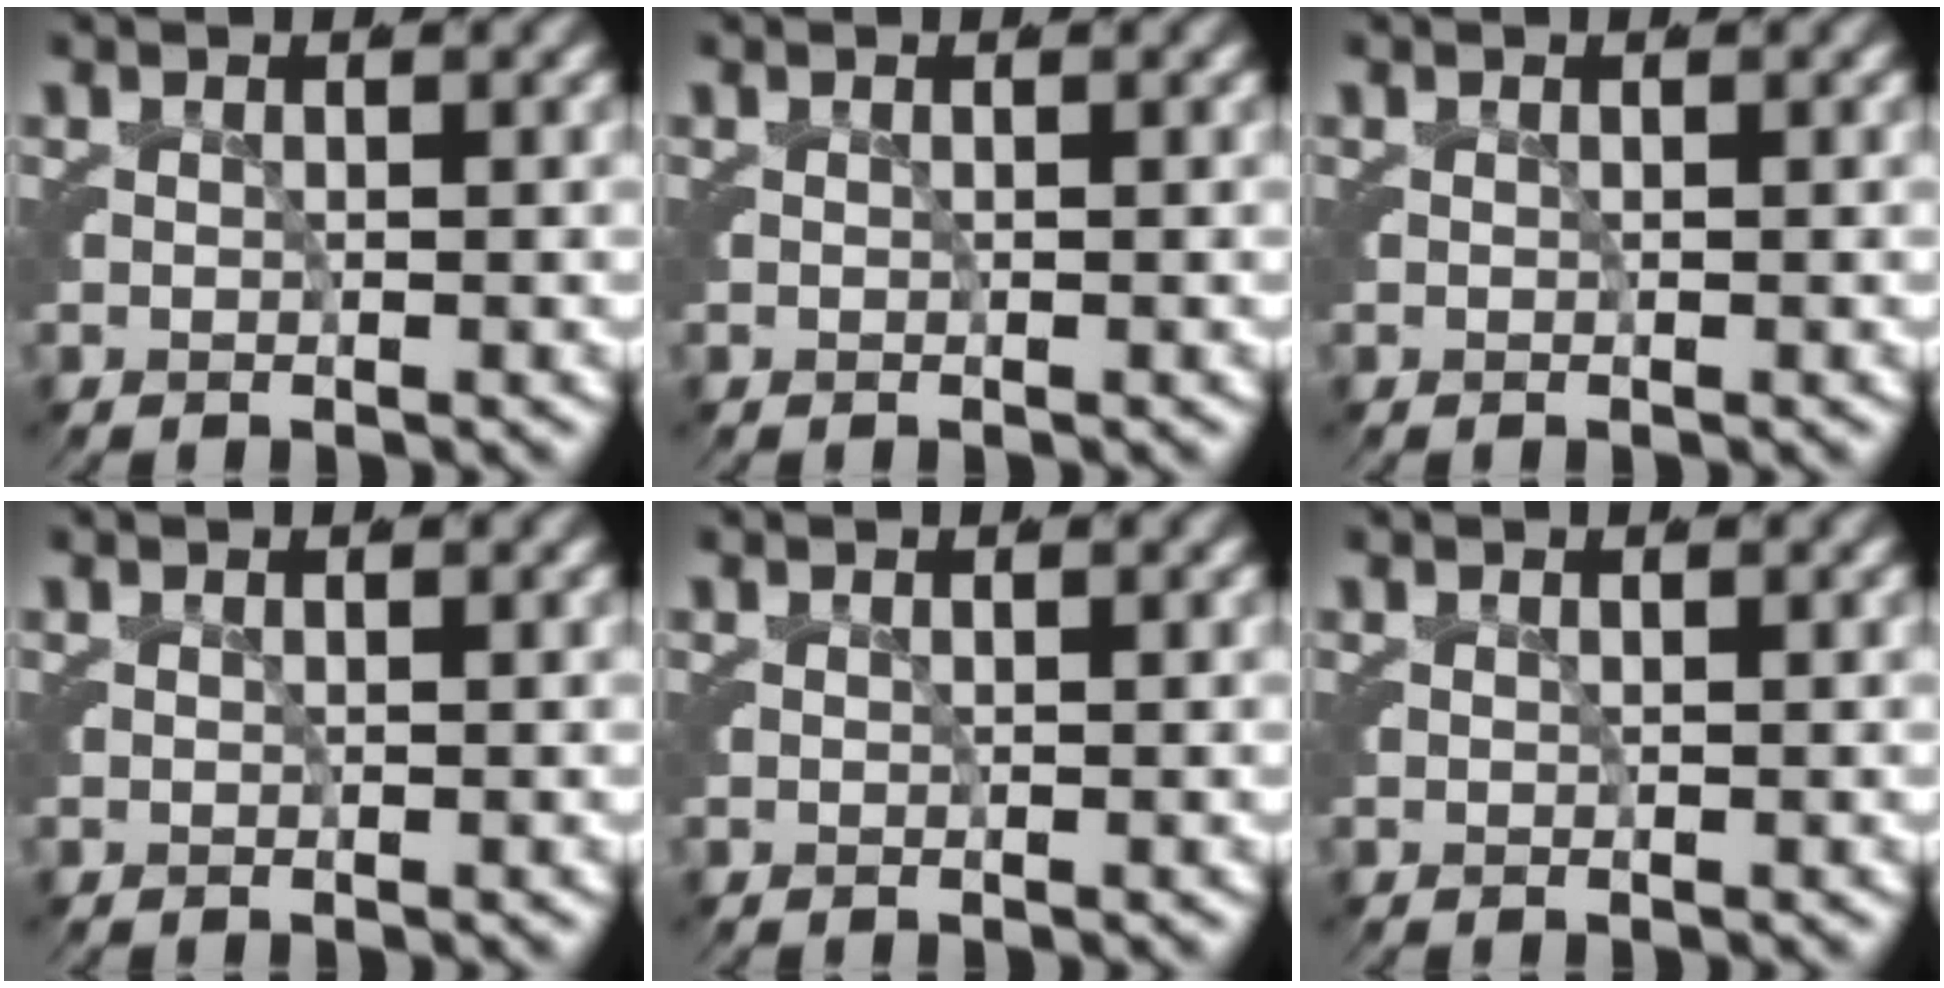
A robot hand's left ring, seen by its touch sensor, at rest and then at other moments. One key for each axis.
{"total": 0.0}
{"total": 0.0}
{"total": 0.0}
{"total": 0.0}
{"total": 0.0}